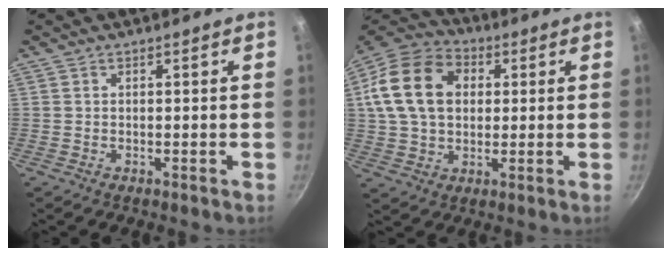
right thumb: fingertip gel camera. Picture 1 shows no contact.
{"total": 17.8, "force": [3.6, 13.1, 11.5], "torque": [-0.192, 0.022, 0.057]}